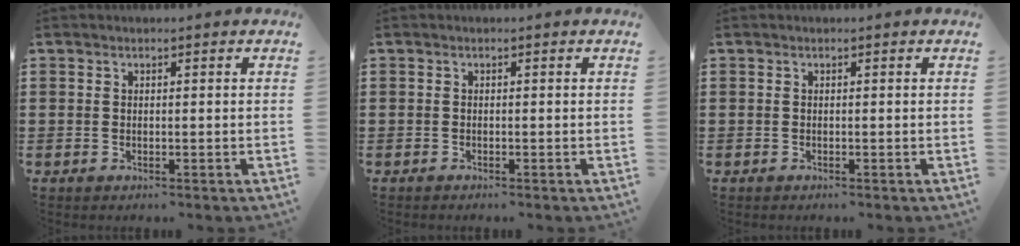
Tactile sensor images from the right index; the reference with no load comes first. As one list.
[{"total": 0.0}, {"total": 0.0}]